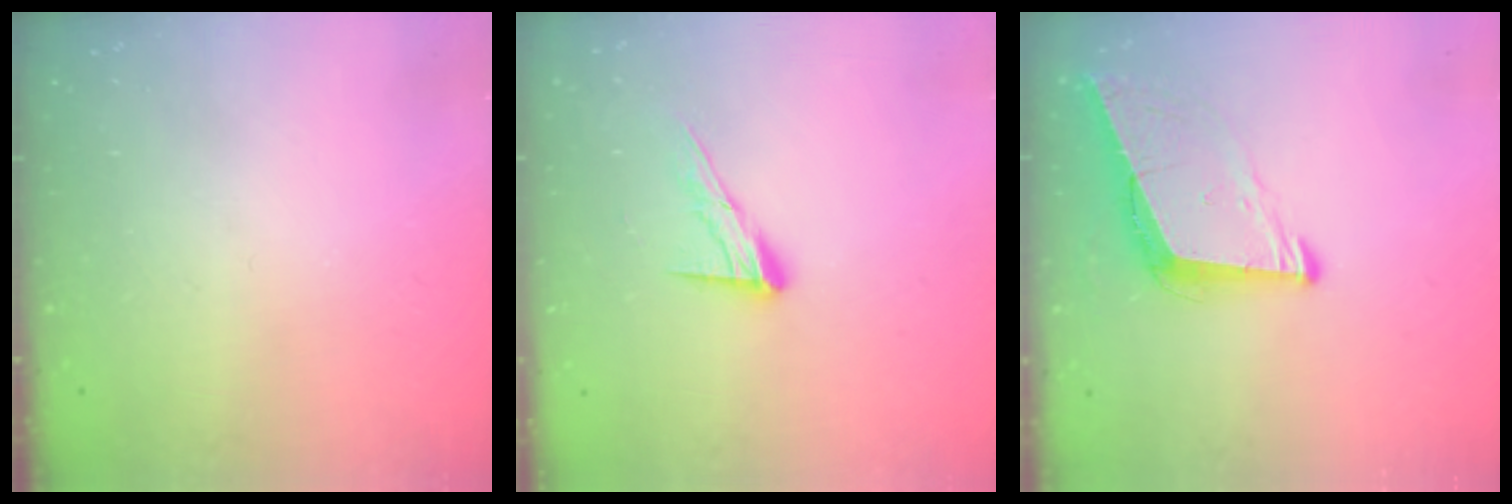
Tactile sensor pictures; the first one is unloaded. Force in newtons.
{"total": 10.7, "press": 10.6, "slide": 1.3}
{"total": 8.9, "press": 8.2, "slide": 3.5}